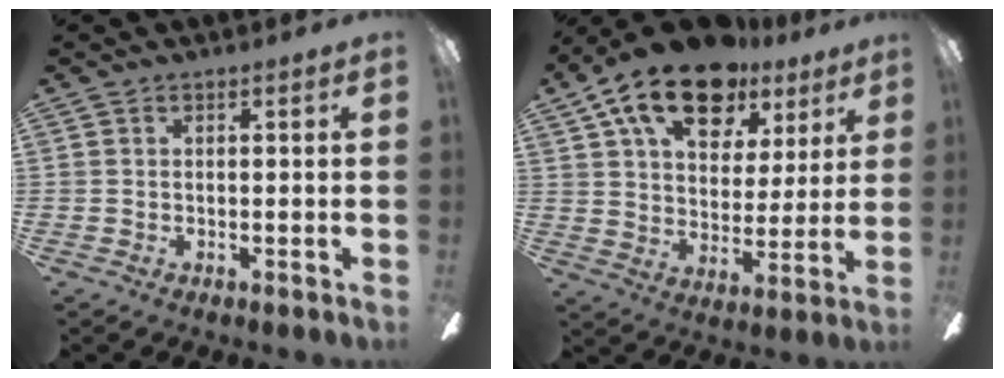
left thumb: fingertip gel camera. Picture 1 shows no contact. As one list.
[{"total": 18.1, "force": [11.7, 9.9, 9.7], "torque": [-0.161, -0.056, 0.207]}]